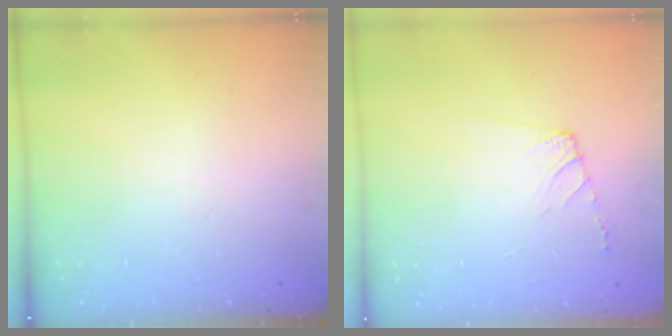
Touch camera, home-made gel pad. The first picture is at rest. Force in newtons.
{"total": 7.0, "press": 6.9, "slide": 1.0}